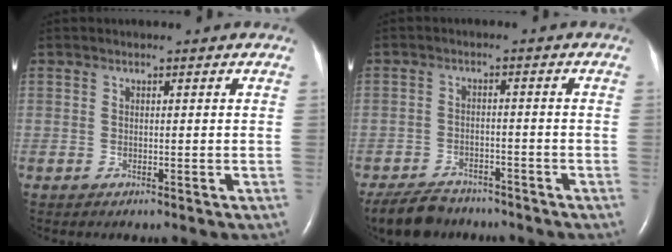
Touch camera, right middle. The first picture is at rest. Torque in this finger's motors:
{"motor_torque": [0.37, -0.41, 0.03, 0.01]}